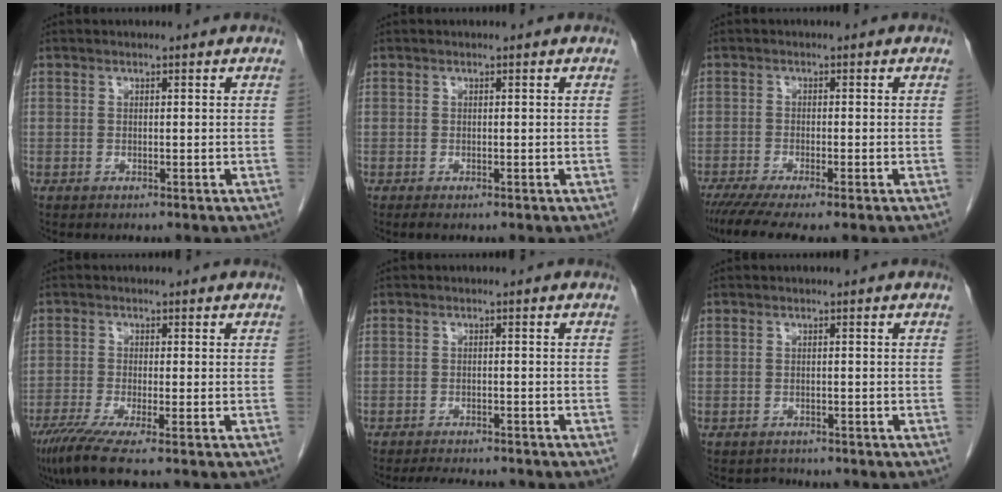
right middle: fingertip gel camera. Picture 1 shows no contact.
{"total": 0.5, "force": [-0.4, 0.1, 0.3], "torque": [-0.008, -0.002, -0.005]}
{"total": 7.1, "force": [-5.6, 0.4, 4.4], "torque": [-0.065, -0.017, -0.090]}
{"total": 6.5, "force": [-4.6, -0.2, 4.6], "torque": [-0.080, -0.020, -0.084]}
{"total": 5.8, "force": [-5.3, 1.0, 2.2], "torque": [-0.030, -0.009, -0.077]}
{"total": 1.2, "force": [-1.1, 0.5, -0.3], "torque": [0.003, -0.002, -0.016]}